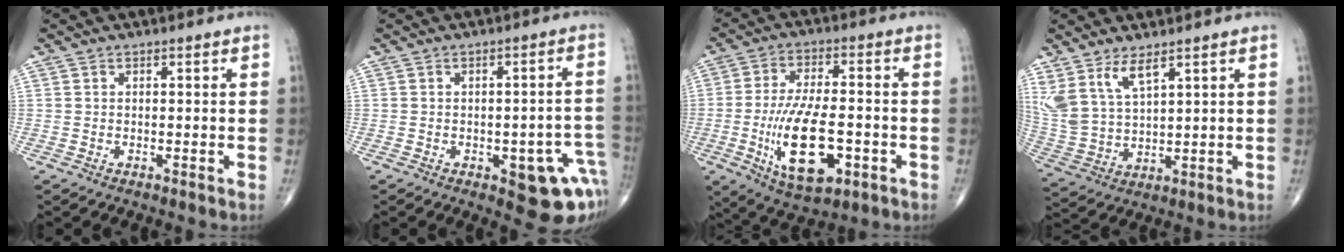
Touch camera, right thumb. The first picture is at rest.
{"total": 11.2, "force": [-4.4, 4.6, 9.2], "torque": [-0.072, 0.025, -0.043]}
{"total": 16.0, "force": [-4.3, 6.9, 13.8], "torque": [-0.244, 0.007, -0.062]}
{"total": 9.9, "force": [6.1, 4.0, 6.6], "torque": [-0.141, -0.026, 0.141]}